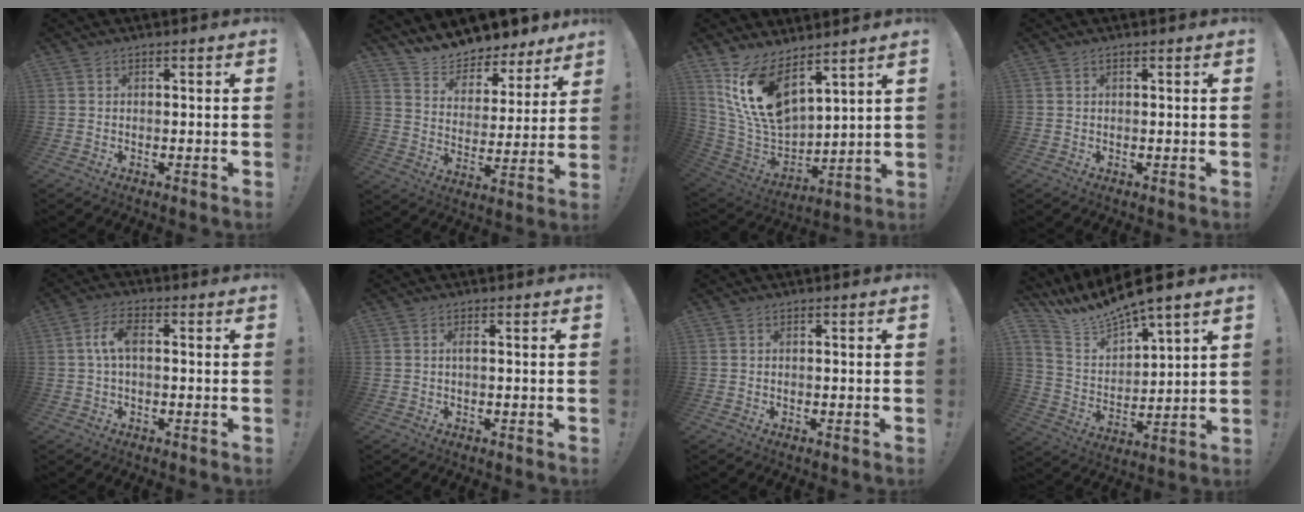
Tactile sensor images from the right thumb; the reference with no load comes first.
{"total": 10.7, "force": [10.2, 3.0, 1.3], "torque": [-0.036, -0.097, 0.183]}
{"total": 16.8, "force": [9.7, 9.0, 10.3], "torque": [-0.218, -0.063, 0.185]}
{"total": 0.0}
{"total": 6.6, "force": [0.4, 3.1, 5.8], "torque": [-0.124, 0.013, 0.008]}
{"total": 1.1, "force": [-0.1, 0.0, 1.1], "torque": [-0.021, 0.002, -0.005]}
{"total": 0.0}
{"total": 10.6, "force": [9.9, 1.5, 3.4], "torque": [-0.093, -0.087, 0.175]}